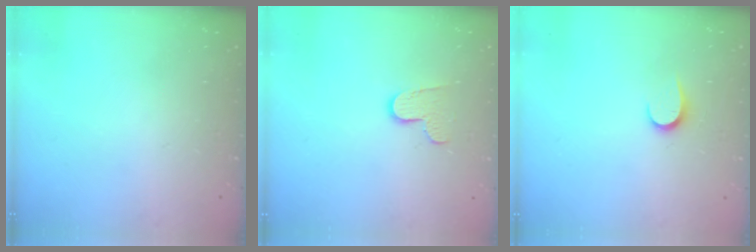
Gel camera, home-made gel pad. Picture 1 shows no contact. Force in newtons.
{"total": 7.2, "press": 7.2, "slide": 0.4}
{"total": 5.0, "press": 5.0, "slide": 0.5}